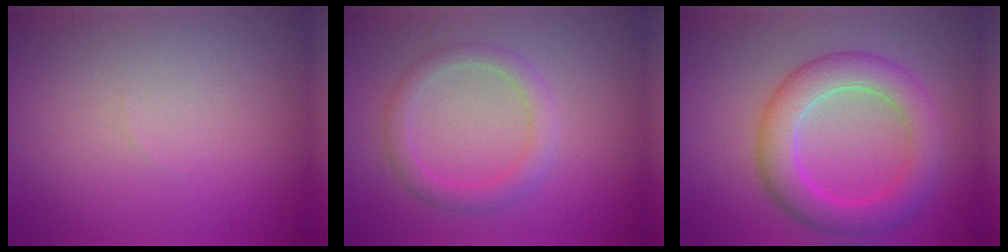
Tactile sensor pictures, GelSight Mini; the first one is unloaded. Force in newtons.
{"total": 2.5, "press": 2.5, "slide": 0.1}
{"total": 5.5, "press": 5.5, "slide": 0.2}